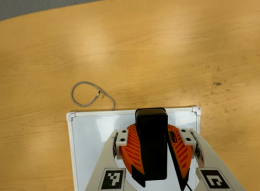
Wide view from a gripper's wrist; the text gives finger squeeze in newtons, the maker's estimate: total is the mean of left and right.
{"total": 11.1, "left": 10.8, "right": 11.3}